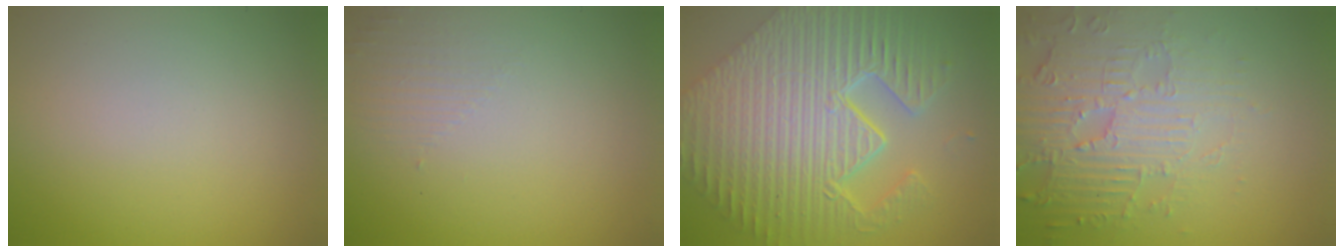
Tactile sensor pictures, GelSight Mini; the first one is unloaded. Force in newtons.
{"total": 1.3, "press": 0.1, "slide": 1.3}
{"total": 11.7, "press": 7.7, "slide": 8.8}
{"total": 4.8, "press": 4.7, "slide": 1.4}